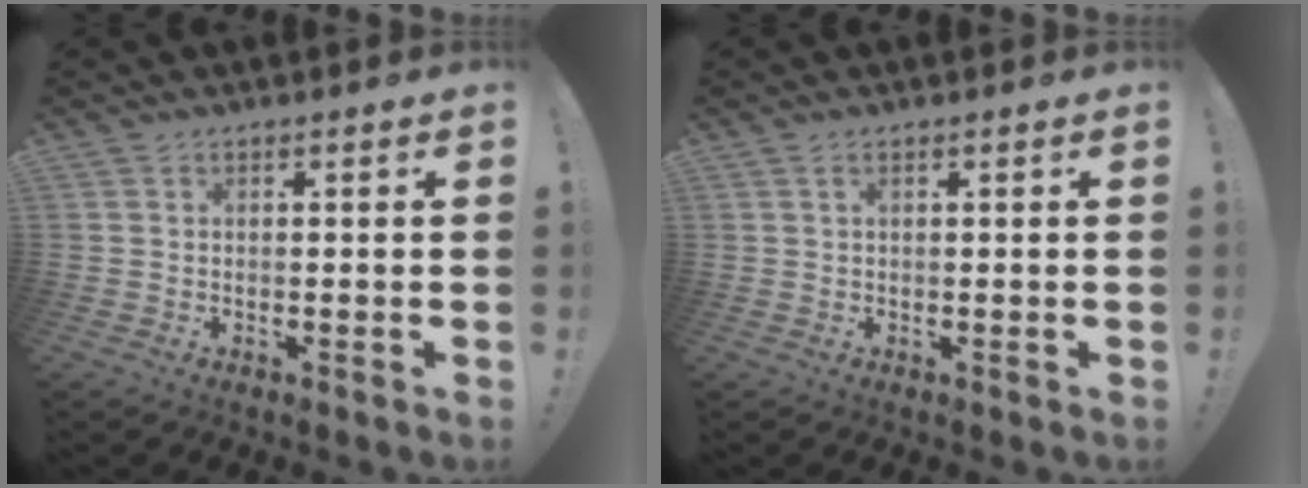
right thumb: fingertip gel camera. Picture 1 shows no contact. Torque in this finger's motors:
{"motor_torque": [-0.13, 0.06, -0.13, 0.08, 0.00]}